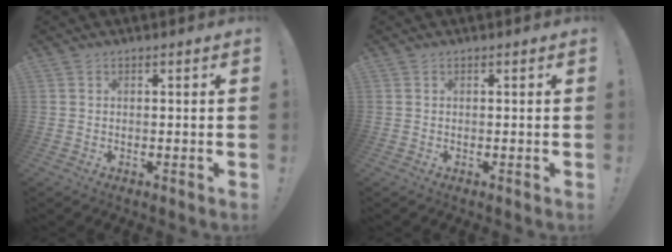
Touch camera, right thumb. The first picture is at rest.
{"total": 0.0}